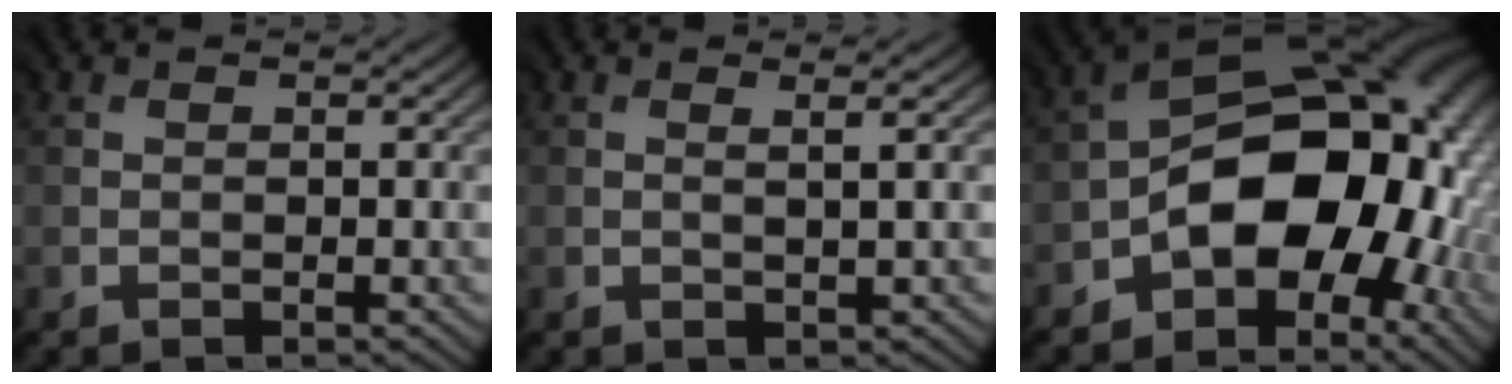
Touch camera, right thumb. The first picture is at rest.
{"total": 0.8, "force": [0.3, -0.2, 0.7], "torque": [-0.009, 0.009, 0.002]}
{"total": 16.3, "force": [-4.3, 10.5, 11.7], "torque": [-0.137, -0.001, -0.072]}